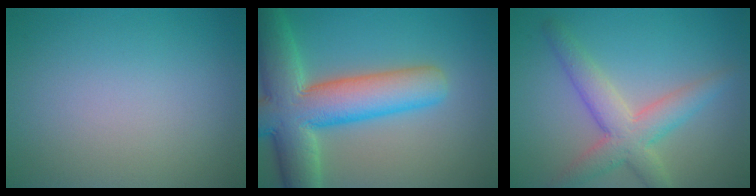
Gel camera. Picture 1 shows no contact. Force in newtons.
{"total": 10.9, "press": 10.9, "slide": 0.6}
{"total": 4.9, "press": 4.9, "slide": 0.3}